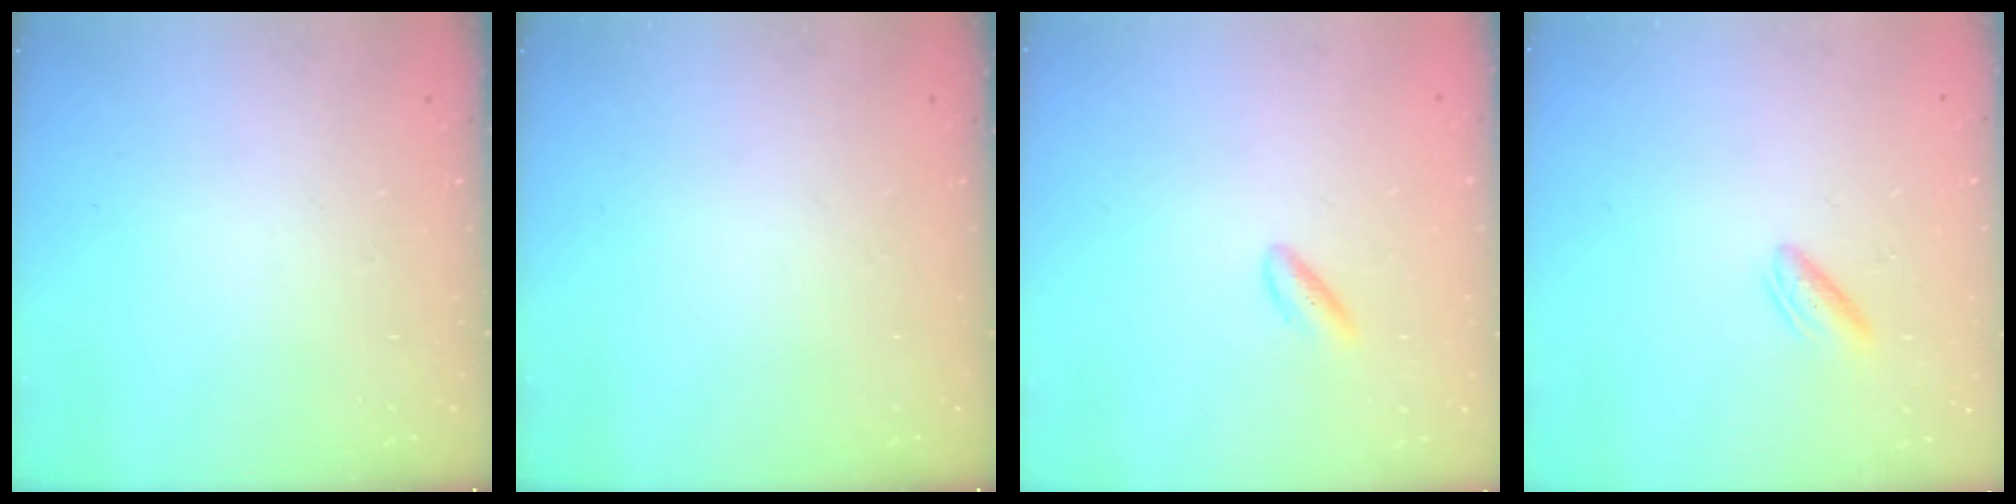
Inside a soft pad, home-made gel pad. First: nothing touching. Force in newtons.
{"total": 0.0}
{"total": 2.8, "press": 2.5, "slide": 1.2}
{"total": 3.0, "press": 2.8, "slide": 0.9}